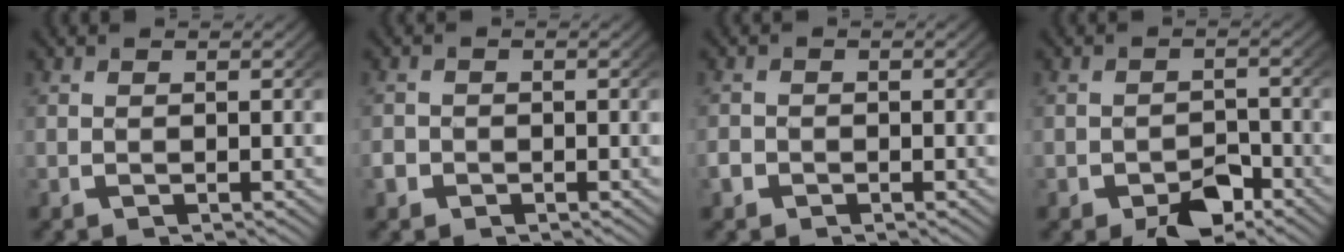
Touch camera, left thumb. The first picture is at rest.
{"total": 1.7, "force": [-0.8, 1.4, 0.3], "torque": [-0.011, -0.004, -0.017]}
{"total": 1.4, "force": [-0.8, 1.1, 0.3], "torque": [-0.010, -0.003, -0.017]}
{"total": 3.9, "force": [-2.3, 2.3, 2.2], "torque": [-0.032, -0.022, -0.031]}